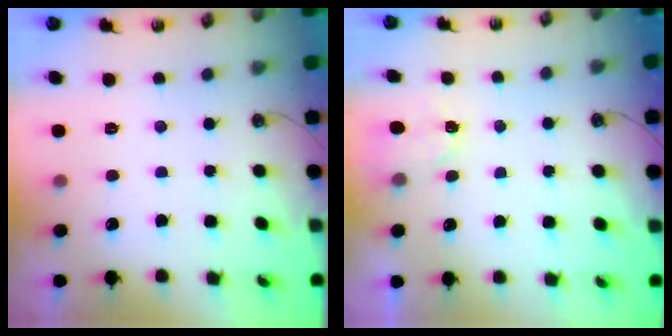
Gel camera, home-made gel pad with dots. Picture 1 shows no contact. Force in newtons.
{"total": 2.2, "press": 2.2, "slide": 0.4}